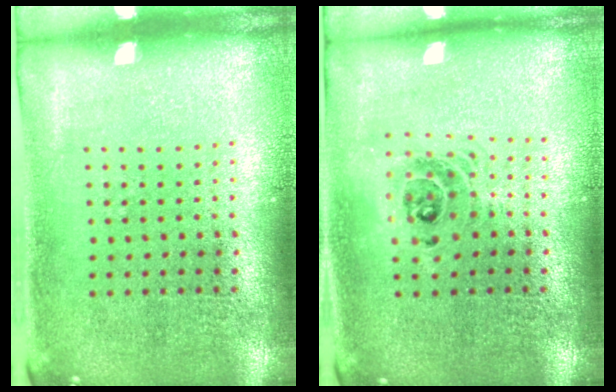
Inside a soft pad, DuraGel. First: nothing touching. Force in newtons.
{"total": 1.5, "press": 1.3, "slide": 0.9}